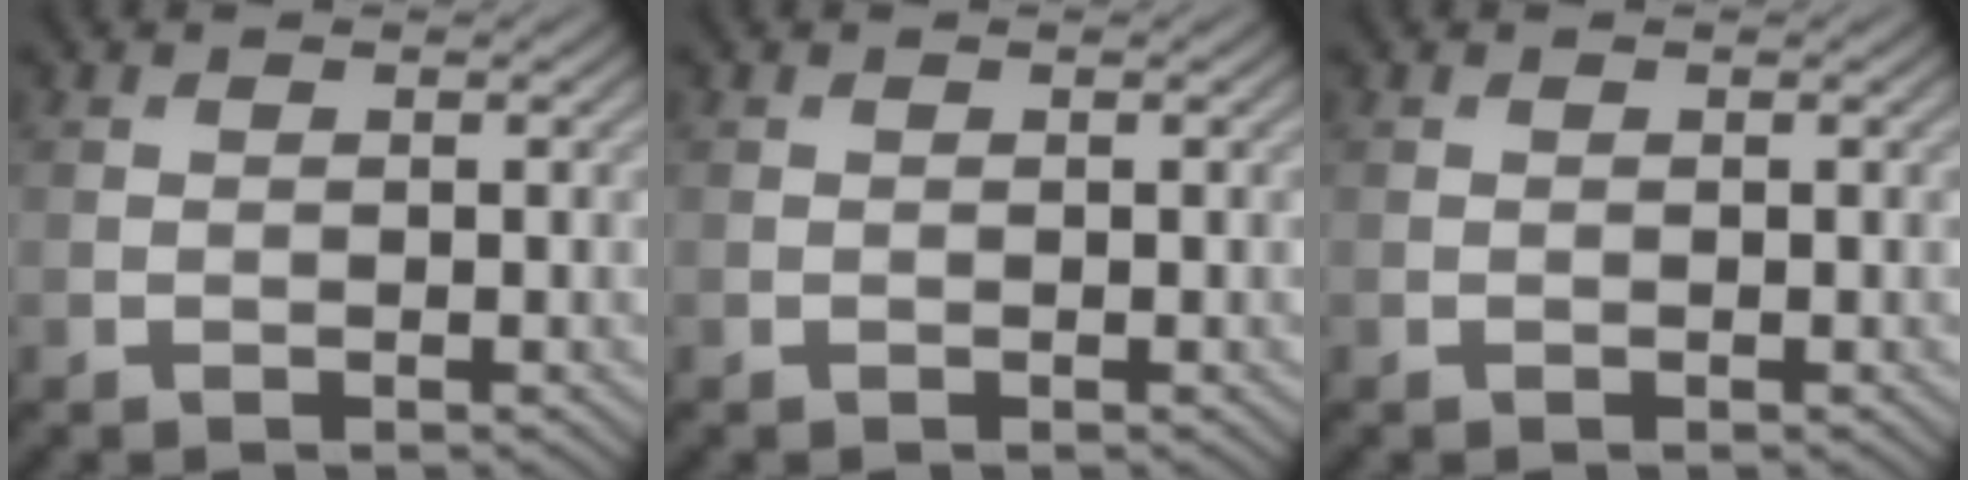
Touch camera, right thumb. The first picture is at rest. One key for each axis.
{"total": 0.0}
{"total": 0.0}